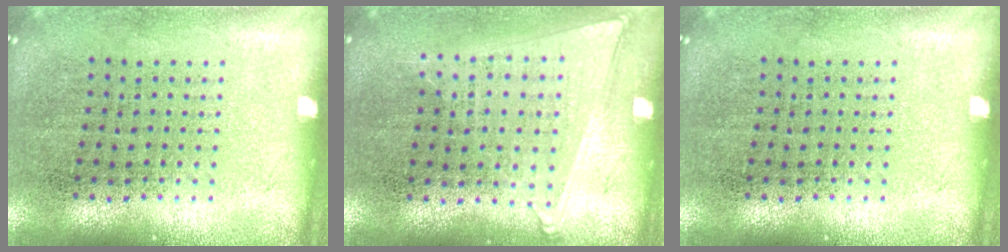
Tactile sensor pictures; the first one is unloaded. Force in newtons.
{"total": 1.0, "press": 0.9, "slide": 0.5}
{"total": 0.0}